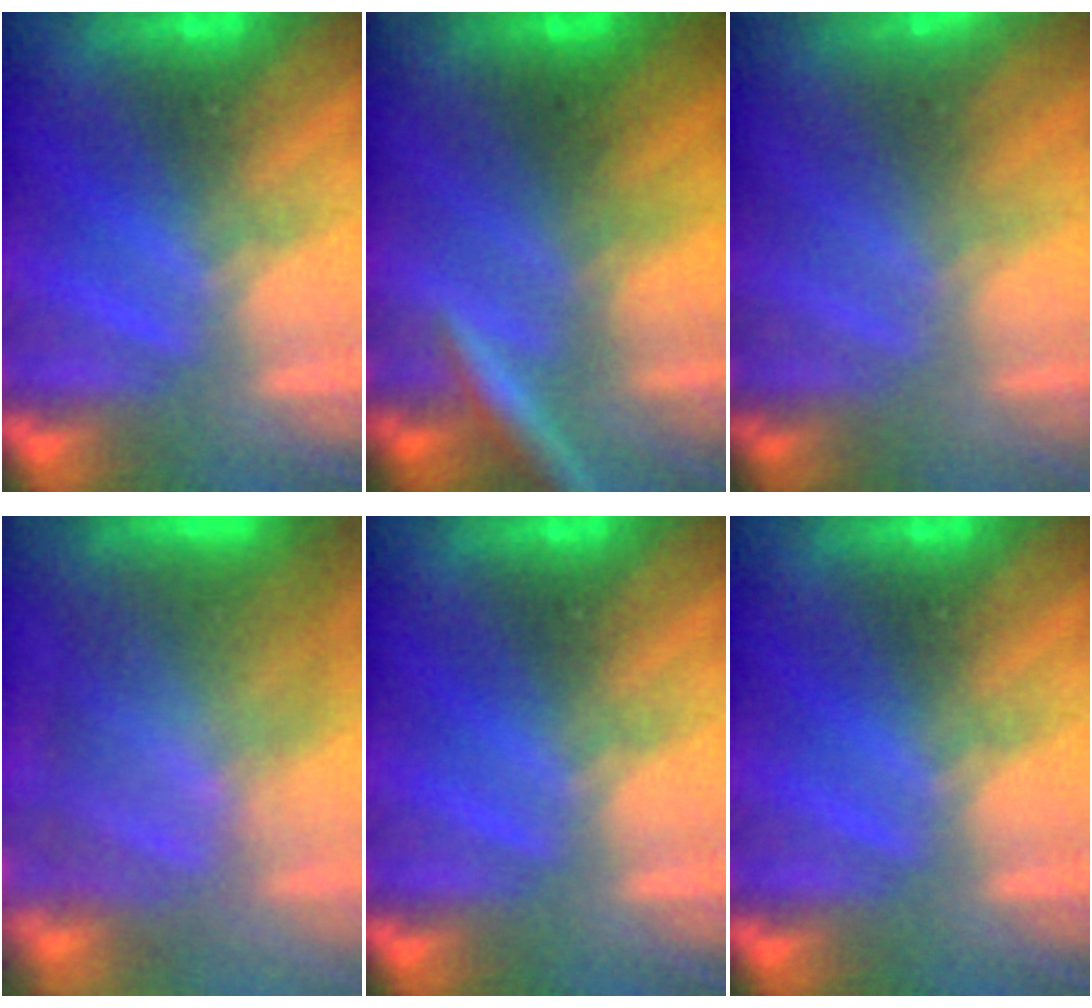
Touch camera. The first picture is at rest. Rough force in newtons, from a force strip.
{"total": 2.7}
{"total": 3.1}
{"total": 8.9}
{"total": 0.0}
{"total": 0.0}